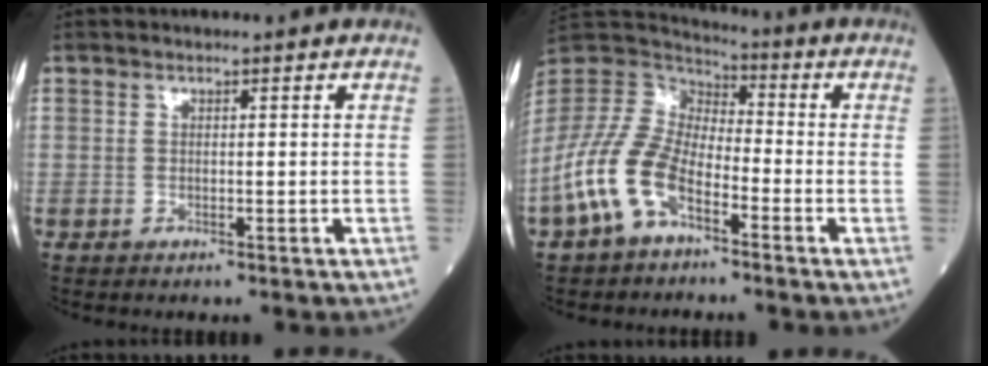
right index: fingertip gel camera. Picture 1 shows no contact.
{"total": 11.5, "force": [-5.8, 5.8, 8.2], "torque": [-0.195, 0.009, -0.119]}